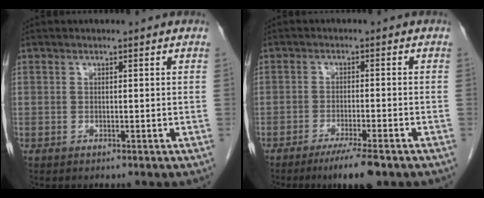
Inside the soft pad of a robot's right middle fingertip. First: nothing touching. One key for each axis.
{"total": 6.1, "fx": -4.3, "fy": 0.4, "fz": 4.3, "tx": -0.068, "ty": -0.013, "tz": -0.068}